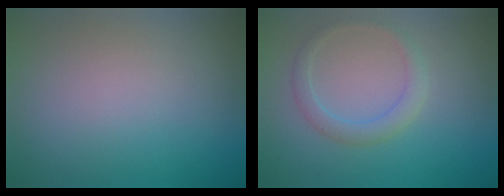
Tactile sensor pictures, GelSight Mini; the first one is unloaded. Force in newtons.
{"total": 2.0, "press": 2.0, "slide": 0.3}